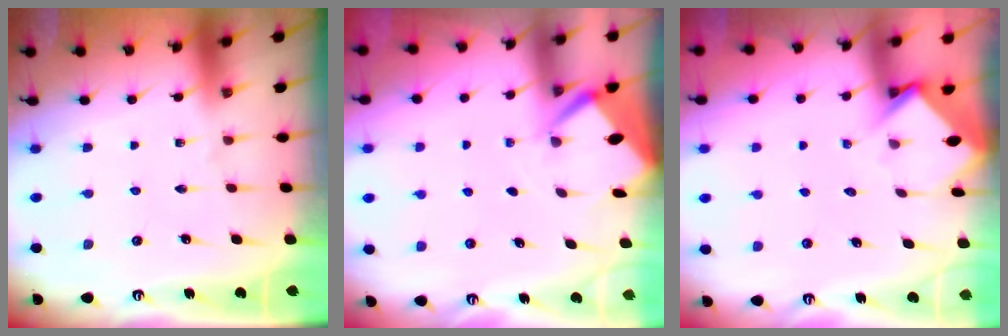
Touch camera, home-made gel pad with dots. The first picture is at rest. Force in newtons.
{"total": 2.7, "press": 2.6, "slide": 0.3}
{"total": 3.4, "press": 3.4, "slide": 0.3}